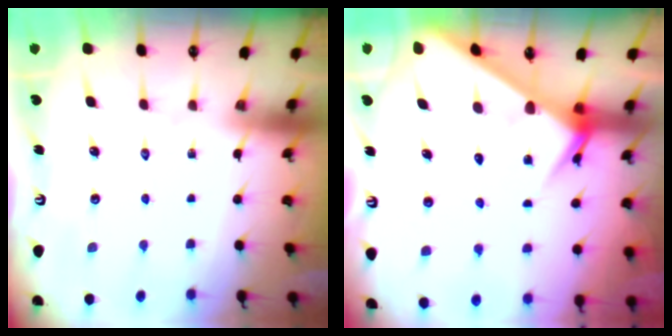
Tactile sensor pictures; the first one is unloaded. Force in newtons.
{"total": 6.4, "press": 6.3, "slide": 0.5}